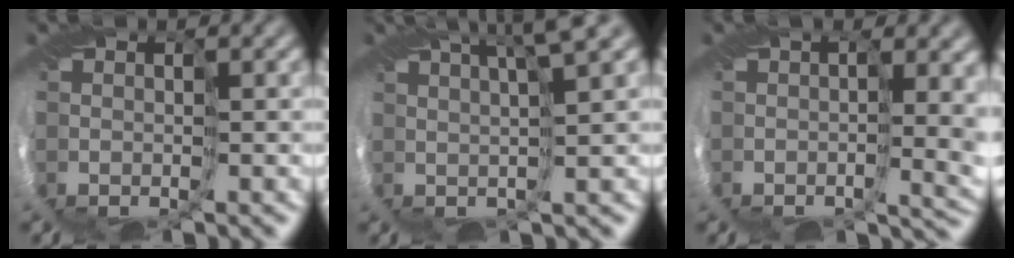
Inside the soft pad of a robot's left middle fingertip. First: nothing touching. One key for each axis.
{"total": 3.7, "fx": 2.7, "fy": -0.9, "fz": 2.4, "tx": -0.029, "ty": 0.020, "tz": 0.044}
{"total": 9.0, "fx": 1.9, "fy": 4.9, "fz": 7.3, "tx": -0.112, "ty": 0.014, "tz": 0.056}